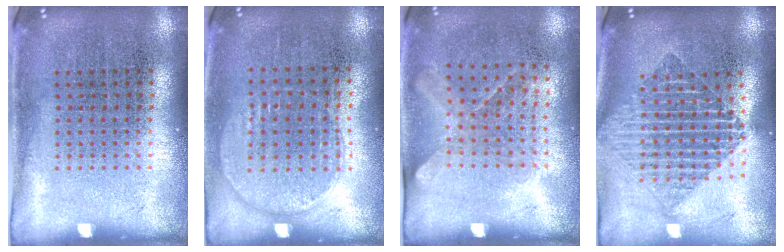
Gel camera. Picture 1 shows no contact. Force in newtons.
{"total": 0.9, "press": 0.8, "slide": 0.4}
{"total": 1.3, "press": 1.0, "slide": 0.8}
{"total": 1.9, "press": 1.6, "slide": 1.1}